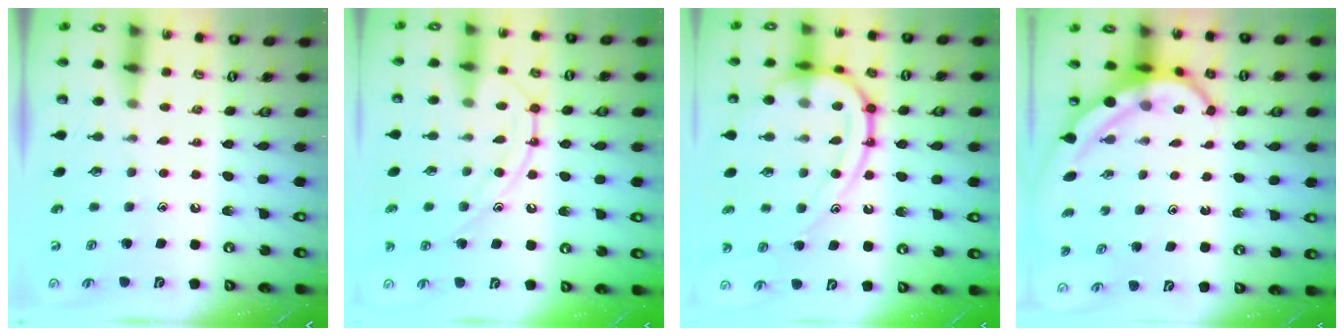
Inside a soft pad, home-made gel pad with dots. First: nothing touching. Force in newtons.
{"total": 11.2, "press": 11.1, "slide": 0.7}
{"total": 15.8, "press": 15.7, "slide": 1.3}
{"total": 7.4, "press": 7.3, "slide": 0.8}